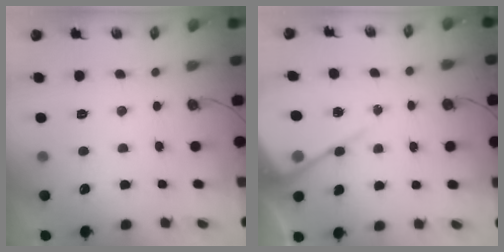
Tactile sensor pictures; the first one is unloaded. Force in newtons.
{"total": 10.8, "press": 10.8, "slide": 0.9}